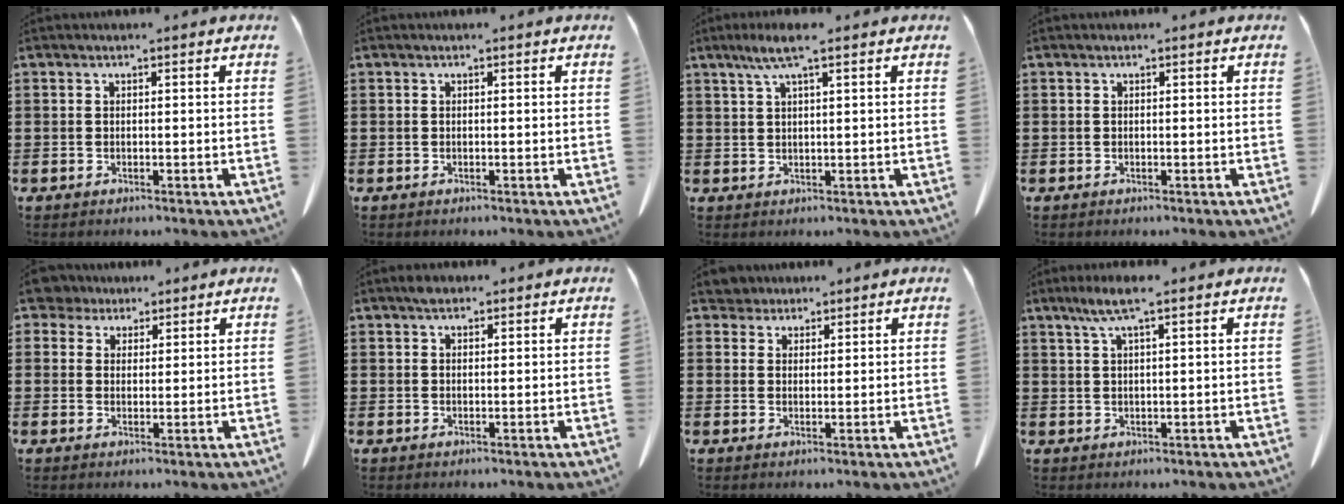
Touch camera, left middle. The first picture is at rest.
{"total": 0.0}
{"total": 4.4, "force": [2.4, 0.3, 3.7], "torque": [-0.077, 0.000, 0.042]}
{"total": 0.0}
{"total": 4.0, "force": [3.1, 2.3, 1.1], "torque": [-0.039, 0.006, 0.060]}
{"total": 1.3, "force": [1.0, 0.6, 0.6], "torque": [-0.014, 0.001, 0.020]}
{"total": 3.0, "force": [2.8, 1.1, 0.2], "torque": [-0.016, 0.001, 0.055]}
{"total": 4.3, "force": [2.4, 0.3, 3.5], "torque": [-0.075, 0.002, 0.043]}